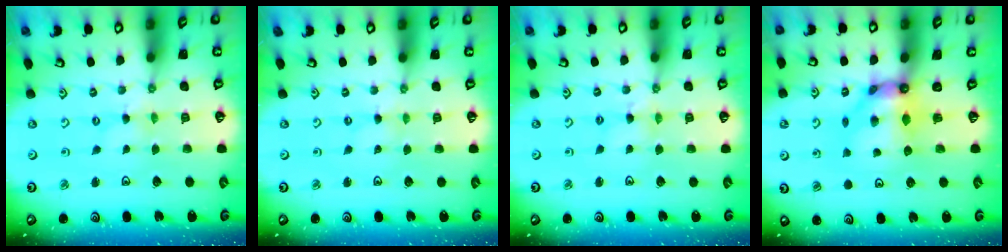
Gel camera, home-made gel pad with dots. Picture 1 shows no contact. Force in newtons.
{"total": 0.0}
{"total": 3.6, "press": 3.6, "slide": 0.4}
{"total": 9.1, "press": 9.0, "slide": 0.8}